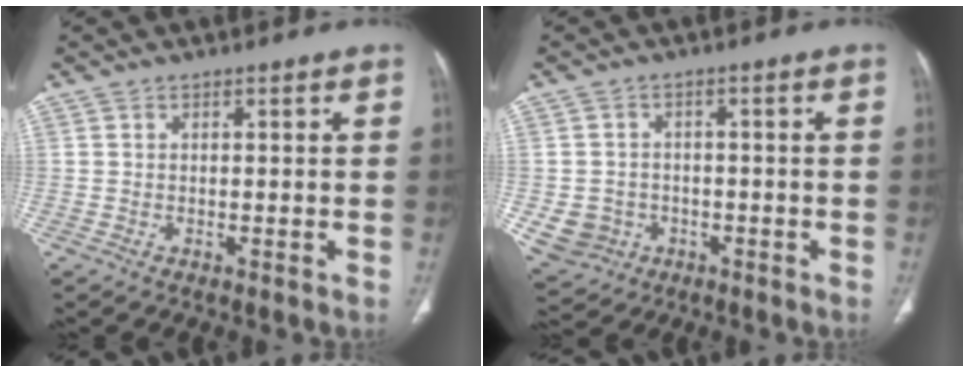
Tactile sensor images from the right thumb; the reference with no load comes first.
{"total": 6.7, "force": [-1.9, 6.1, 1.9], "torque": [-0.030, 0.014, -0.020]}